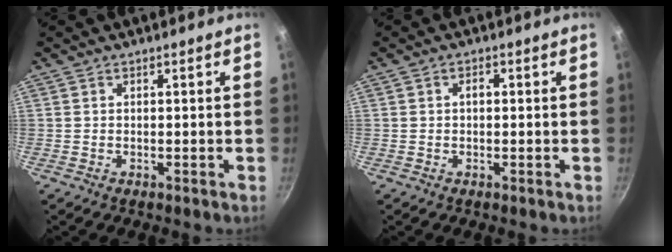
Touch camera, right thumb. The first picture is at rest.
{"total": 1.3, "force": [0.0, 0.8, 0.9], "torque": [-0.014, 0.007, -0.001]}